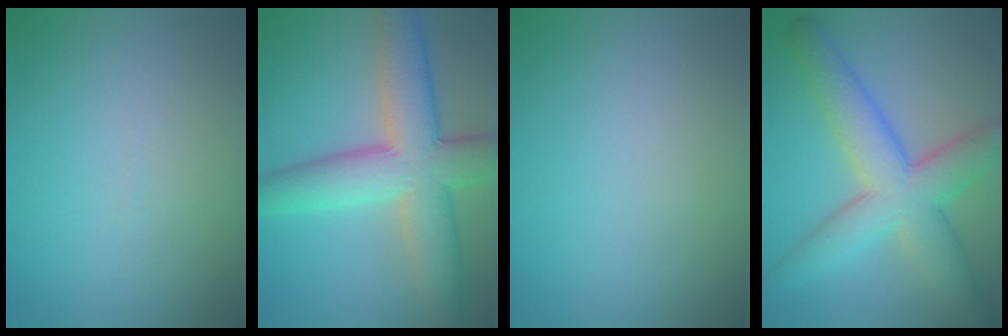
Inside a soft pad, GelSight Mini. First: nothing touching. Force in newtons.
{"total": 9.2, "press": 9.2, "slide": 0.3}
{"total": 0.0}
{"total": 8.2, "press": 8.2, "slide": 0.2}